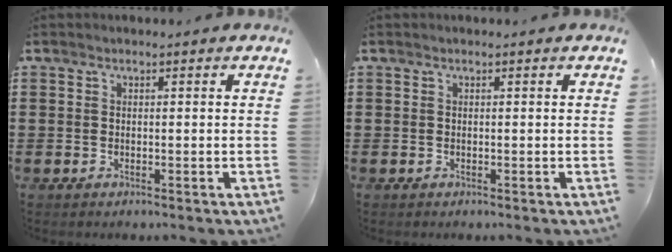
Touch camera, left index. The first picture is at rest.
{"total": 0.0}